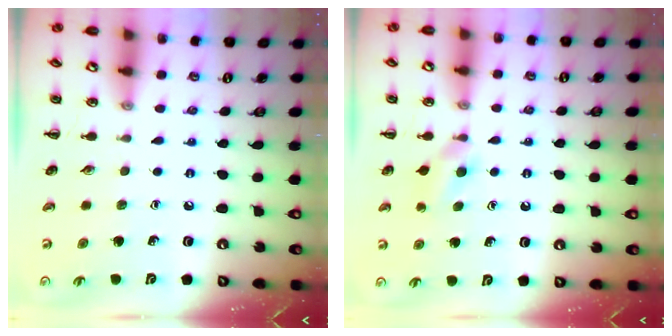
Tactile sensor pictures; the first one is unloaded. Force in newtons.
{"total": 4.2, "press": 4.0, "slide": 1.2}